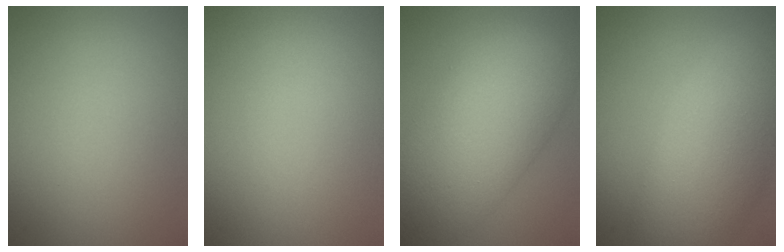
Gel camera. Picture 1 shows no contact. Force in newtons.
{"total": 0.0}
{"total": 11.4, "press": 11.4, "slide": 0.1}
{"total": 9.1, "press": 9.1, "slide": 0.5}